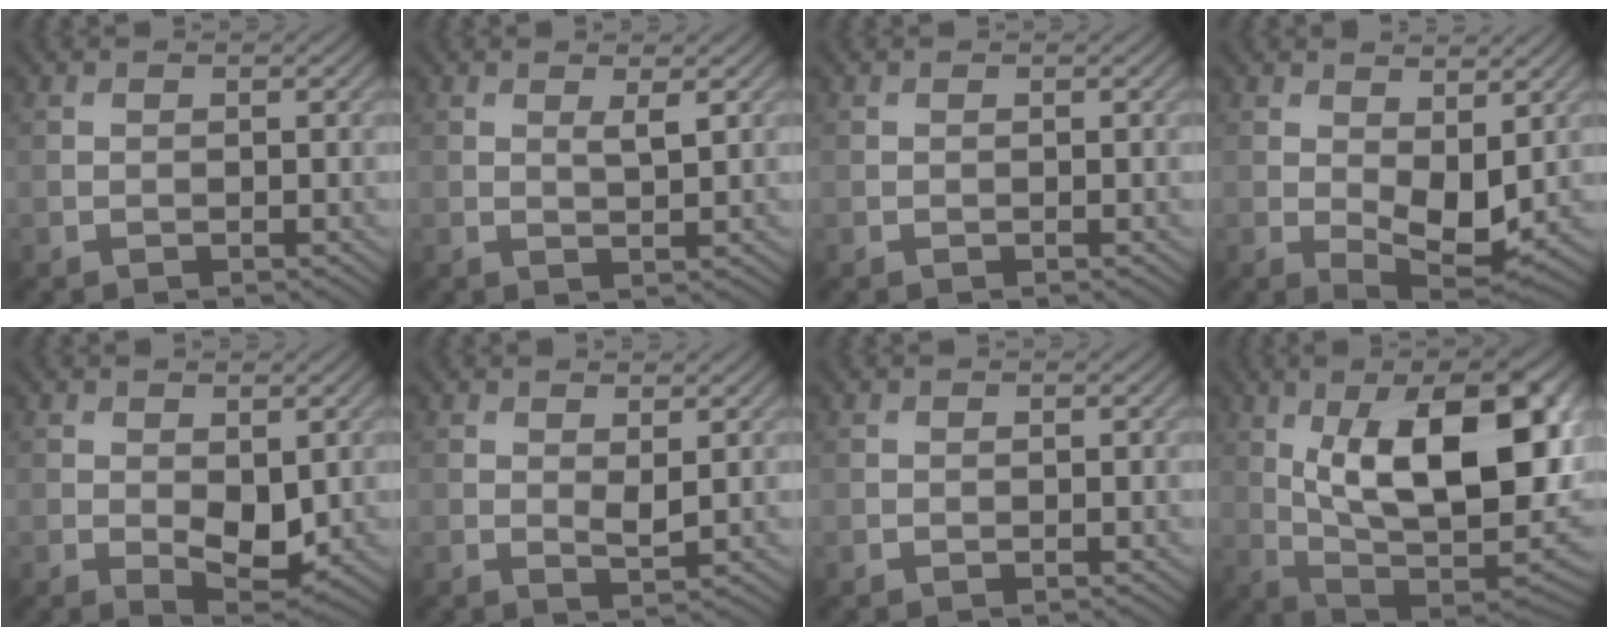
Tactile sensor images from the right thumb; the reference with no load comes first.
{"total": 1.6, "force": [0.9, 0.2, 1.4], "torque": [-0.030, -0.003, 0.015]}
{"total": 0.0}
{"total": 6.4, "force": [0.7, 3.3, 5.4], "torque": [-0.101, -0.011, 0.019]}
{"total": 4.5, "force": [-0.2, 2.3, 3.8], "torque": [-0.069, -0.013, 0.003]}
{"total": 1.8, "force": [0.7, 0.6, 1.5], "torque": [-0.032, -0.007, 0.015]}
{"total": 0.0}
{"total": 19.8, "force": [4.7, 8.9, 17.1], "torque": [-0.266, 0.018, 0.075]}